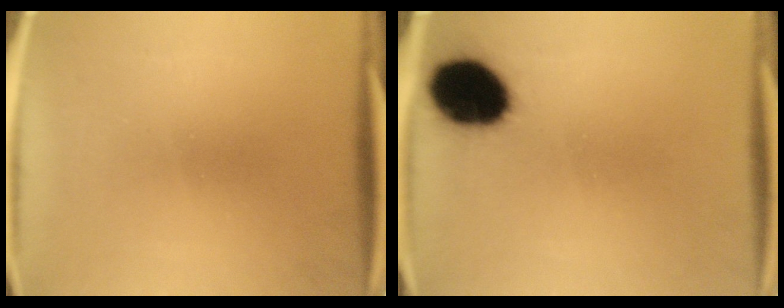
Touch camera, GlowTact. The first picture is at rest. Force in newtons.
{"total": 15.2}